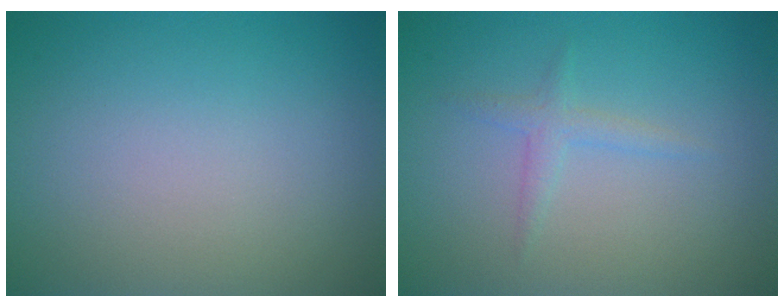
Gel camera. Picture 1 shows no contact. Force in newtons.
{"total": 0.7, "press": 0.6, "slide": 0.1}